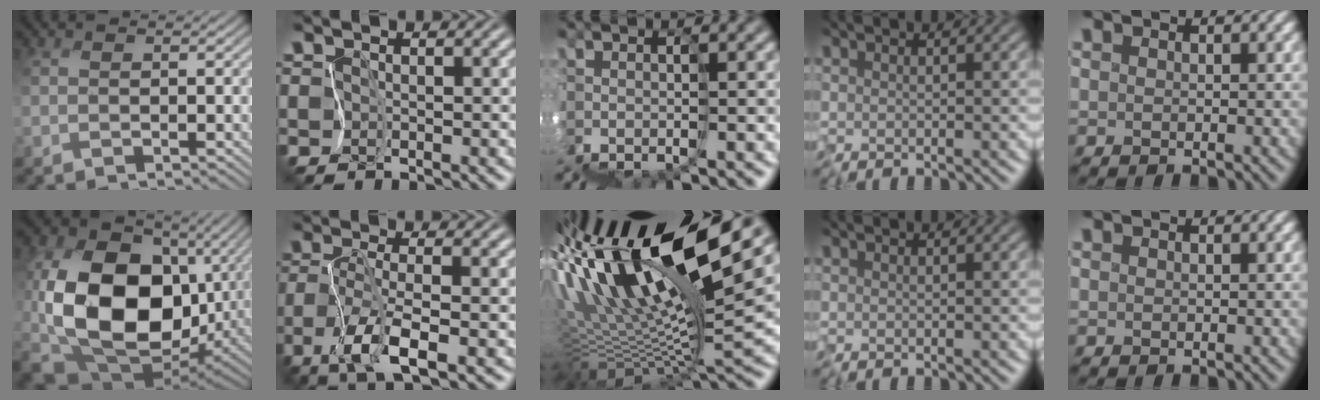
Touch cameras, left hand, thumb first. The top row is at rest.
{"thumb": {"total": 19.9, "force": [-0.3, 13.9, 14.2], "torque": [-0.350, -0.030, 0.004]}, "index": {"total": 4.3, "force": [-1.9, 0.2, 3.8], "torque": [-0.088, -0.003, -0.036]}, "middle": {"total": 12.6, "force": [6.3, 2.6, 10.6], "torque": [-0.197, 0.036, 0.105]}}